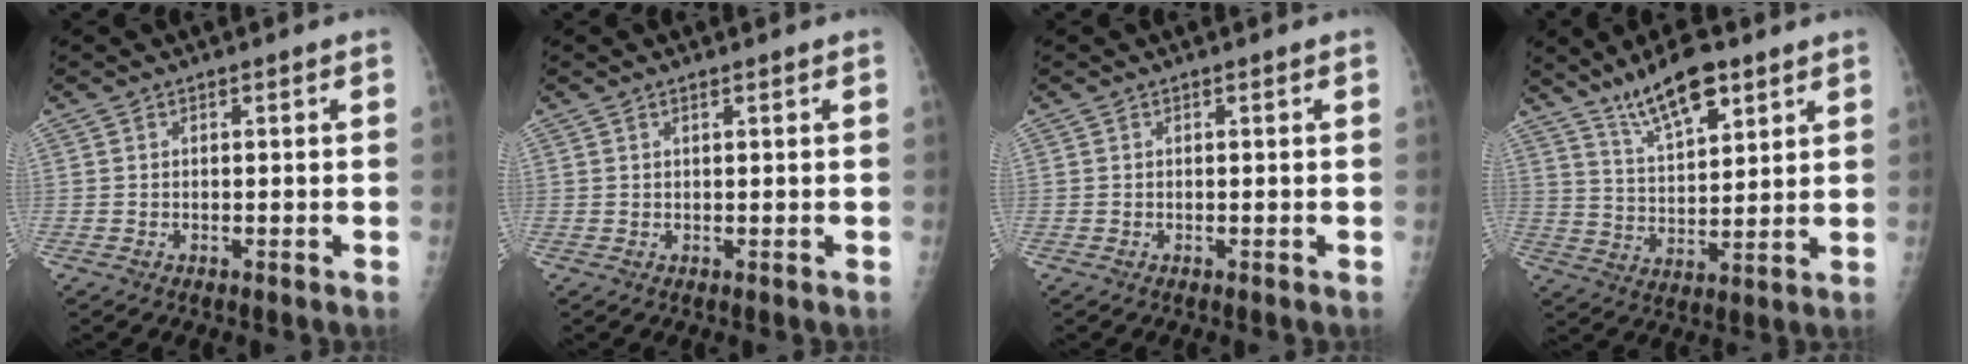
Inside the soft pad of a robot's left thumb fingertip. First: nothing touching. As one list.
[{"total": 0.6, "force": [0.4, 0.1, 0.4], "torque": [-0.006, 0.000, 0.008]}, {"total": 0.0}, {"total": 11.5, "force": [7.8, 3.8, 7.5], "torque": [-0.113, -0.038, 0.144]}]